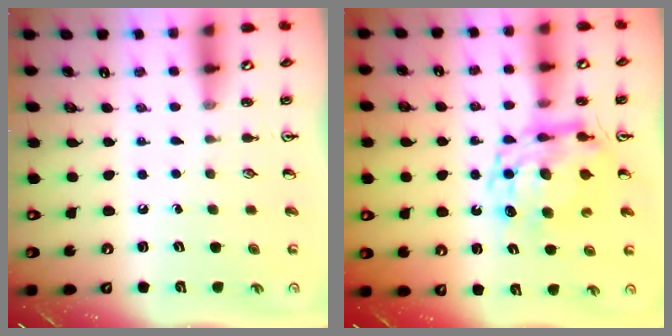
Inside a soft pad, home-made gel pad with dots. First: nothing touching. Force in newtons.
{"total": 13.2, "press": 13.2, "slide": 1.0}